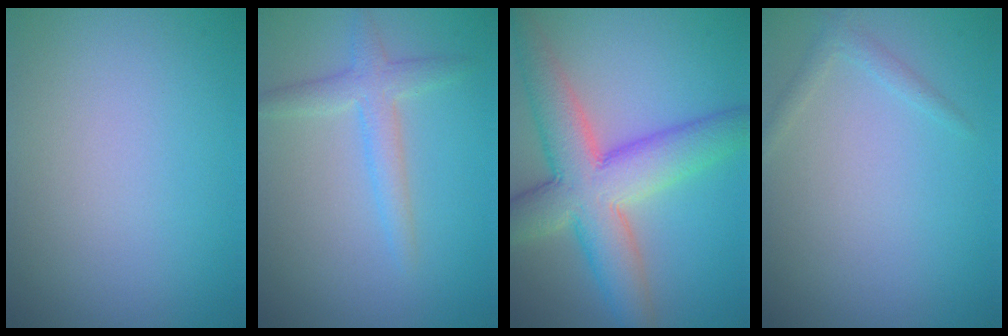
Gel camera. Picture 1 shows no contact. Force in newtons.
{"total": 2.7, "press": 2.7, "slide": 0.1}
{"total": 9.2, "press": 9.2, "slide": 0.5}
{"total": 1.1, "press": 1.1, "slide": 0.1}